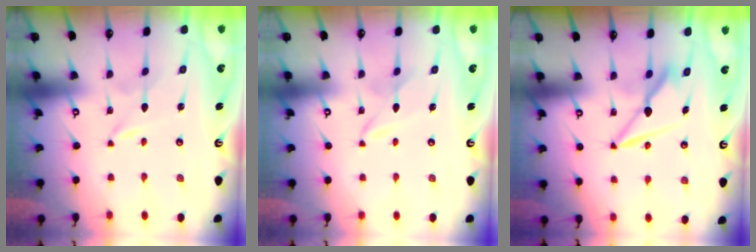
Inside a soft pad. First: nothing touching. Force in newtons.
{"total": 2.9, "press": 2.9, "slide": 0.3}
{"total": 8.7, "press": 8.7, "slide": 0.5}